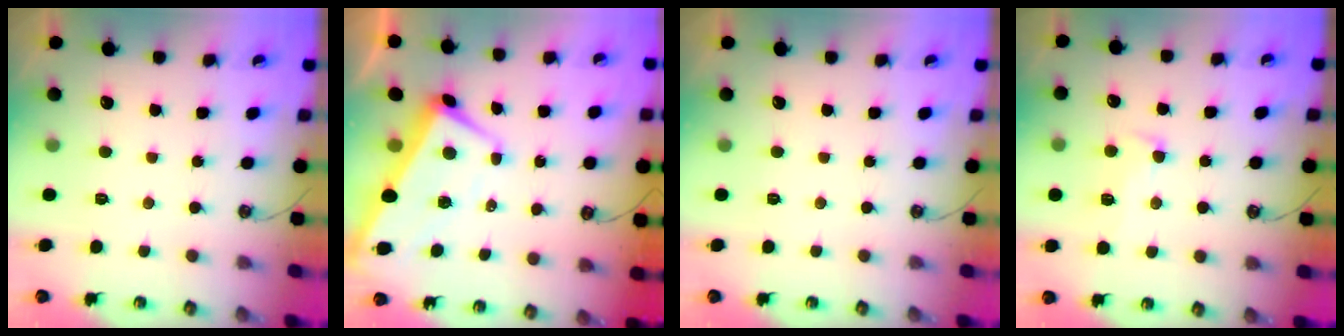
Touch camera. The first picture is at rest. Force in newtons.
{"total": 1.0, "press": 0.3, "slide": 1.0}
{"total": 0.0}
{"total": 3.4, "press": 3.2, "slide": 1.1}